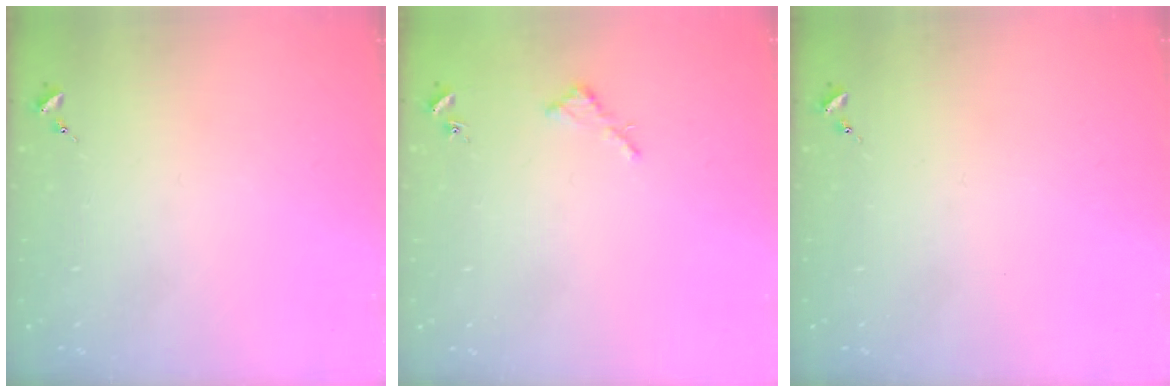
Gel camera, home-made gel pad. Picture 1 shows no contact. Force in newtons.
{"total": 2.6, "press": 2.6, "slide": 0.2}
{"total": 0.0}